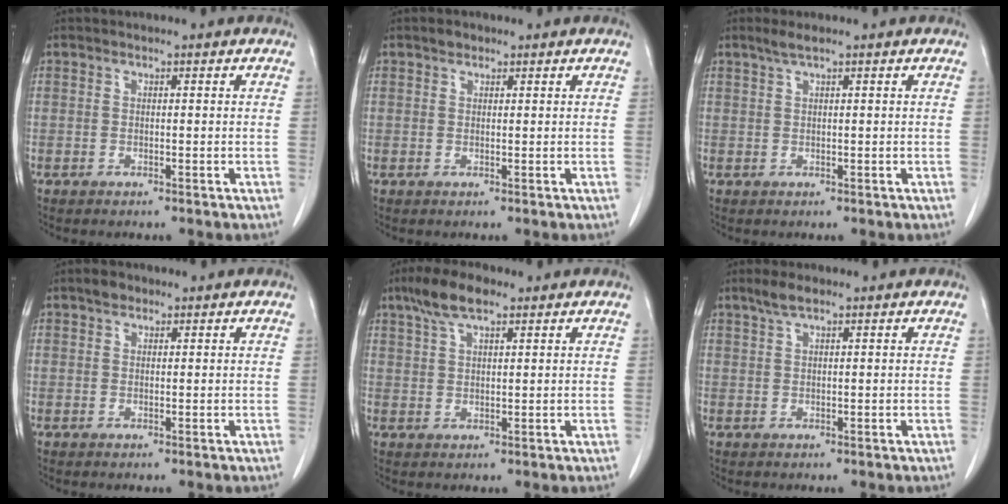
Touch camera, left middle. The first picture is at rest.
{"total": 1.1, "force": [0.8, 0.7, 0.4], "torque": [-0.009, 0.001, 0.012]}
{"total": 1.7, "force": [1.2, -0.1, 1.2], "torque": [-0.029, 0.006, 0.026]}
{"total": 1.7, "force": [1.2, 1.0, 0.6], "torque": [-0.015, 0.005, 0.018]}
{"total": 6.3, "force": [4.2, 1.7, 4.3], "torque": [-0.094, 0.016, 0.080]}
{"total": 2.5, "force": [1.9, 0.5, 1.6], "torque": [-0.040, 0.007, 0.037]}